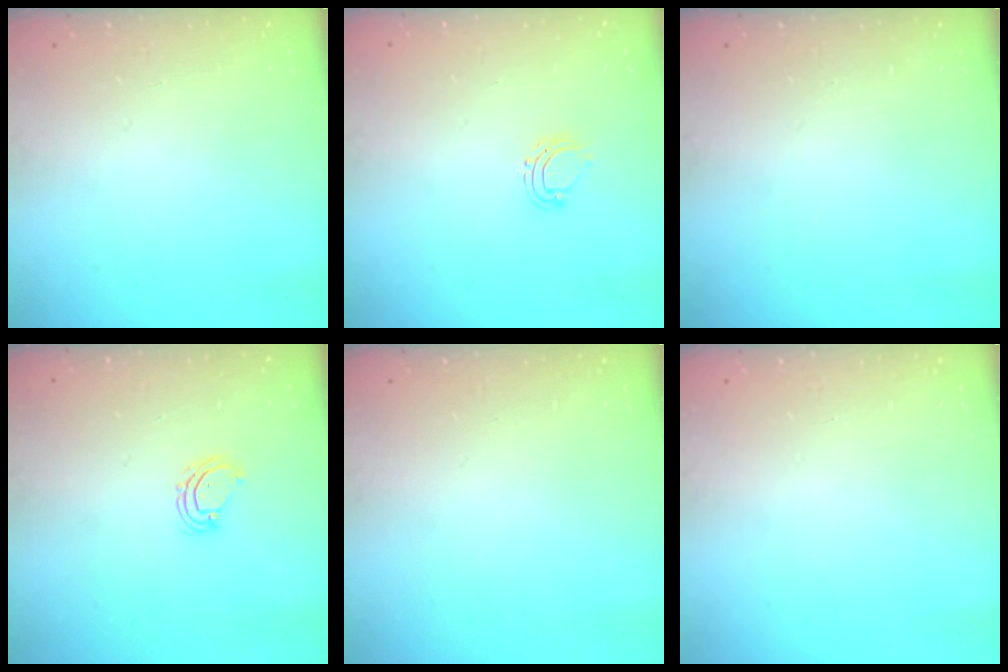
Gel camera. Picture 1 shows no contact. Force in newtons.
{"total": 6.8, "press": 6.8, "slide": 0.5}
{"total": 0.0}
{"total": 5.0, "press": 5.0, "slide": 0.4}
{"total": 0.0}
{"total": 0.0}